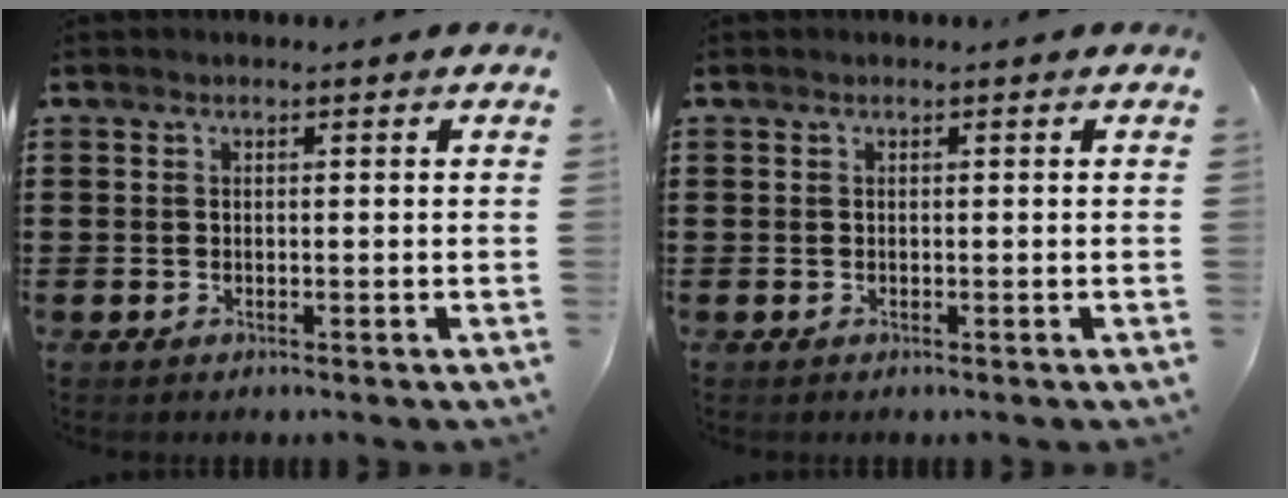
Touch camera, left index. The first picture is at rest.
{"total": 0.0}